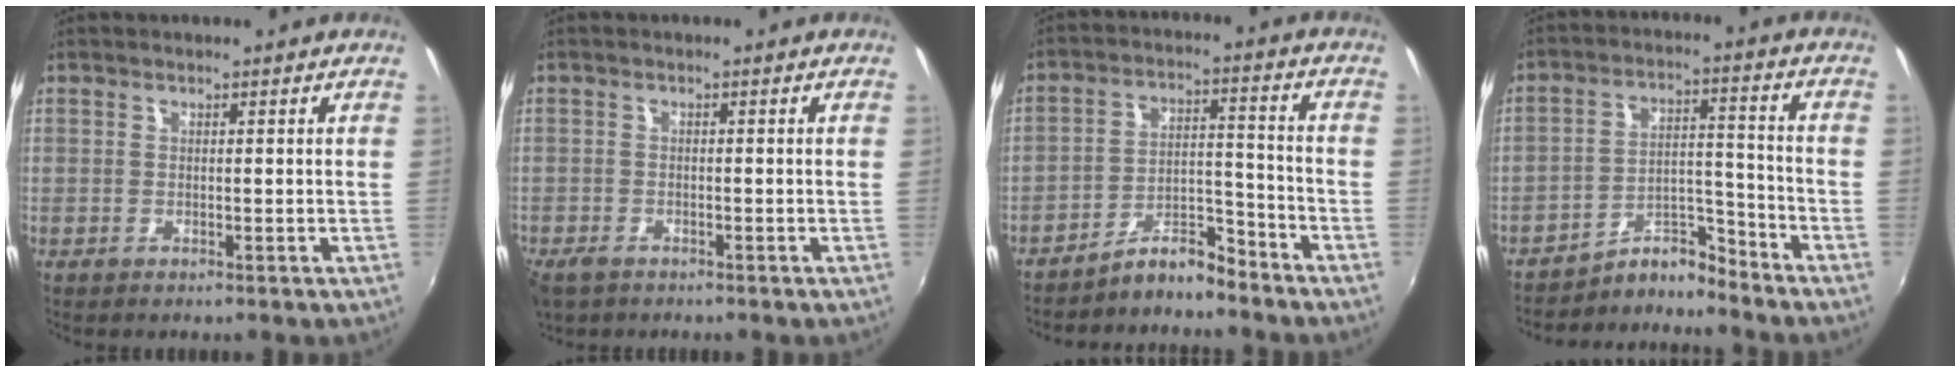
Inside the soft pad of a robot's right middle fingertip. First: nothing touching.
{"total": 3.3, "force": [-2.4, 1.7, 1.5], "torque": [-0.039, -0.013, -0.045]}
{"total": 6.6, "force": [-6.3, 0.9, 1.6], "torque": [-0.032, 0.025, -0.111]}
{"total": 6.2, "force": [-6.2, 0.0, -0.3], "torque": [0.003, 0.032, -0.114]}